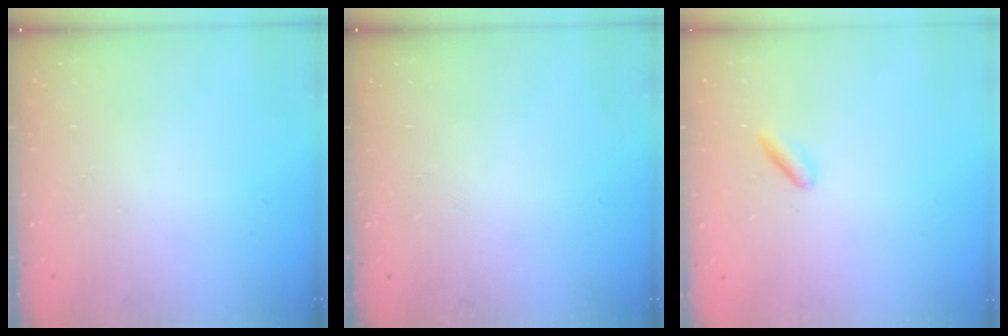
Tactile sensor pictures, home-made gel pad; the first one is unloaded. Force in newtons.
{"total": 0.0}
{"total": 1.4, "press": 1.2, "slide": 0.8}